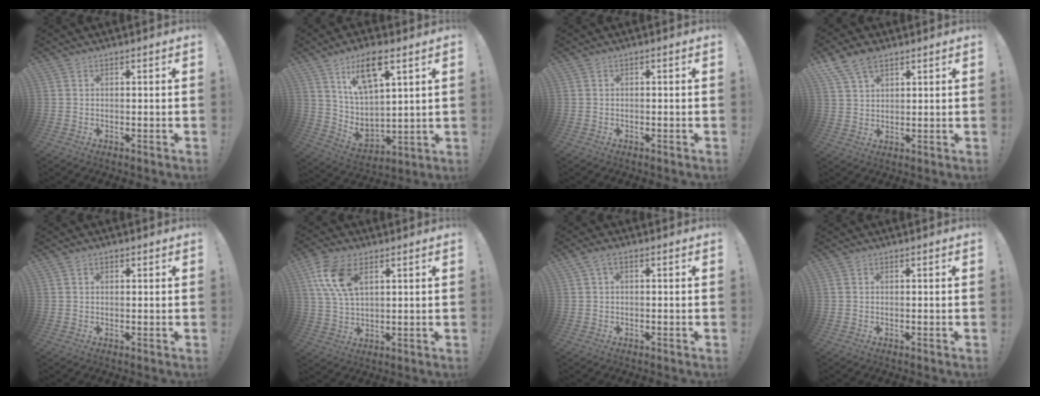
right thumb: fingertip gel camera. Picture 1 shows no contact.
{"total": 13.8, "force": [8.1, 5.9, 9.4], "torque": [-0.177, -0.039, 0.146]}
{"total": 0.0}
{"total": 8.2, "force": [5.7, 4.5, 3.9], "torque": [-0.076, -0.018, 0.114]}
{"total": 0.7, "force": [0.4, 0.6, 0.2], "torque": [0.000, 0.000, 0.007]}
{"total": 12.4, "force": [5.6, 6.9, 8.7], "torque": [-0.178, -0.009, 0.104]}
{"total": 2.3, "force": [0.7, 1.1, 1.9], "torque": [-0.041, 0.005, 0.014]}
{"total": 0.0}